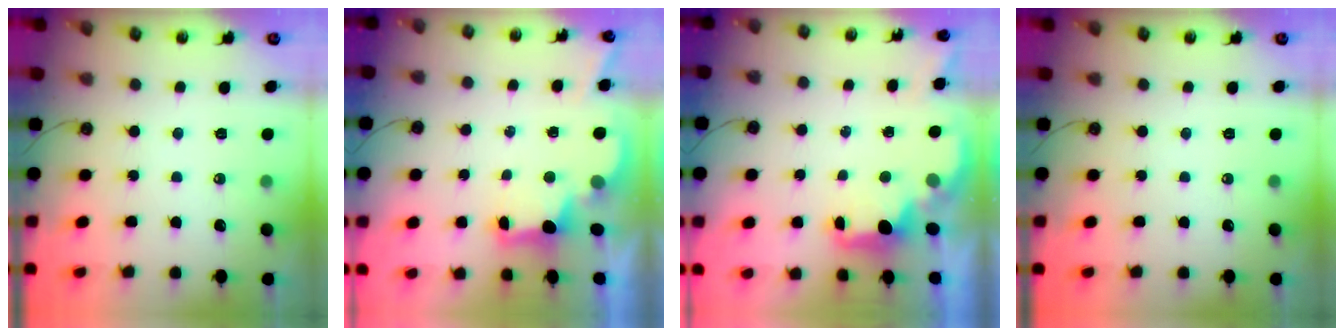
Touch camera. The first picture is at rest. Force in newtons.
{"total": 2.5, "press": 2.4, "slide": 0.7}
{"total": 2.2, "press": 2.1, "slide": 0.8}
{"total": 0.0}